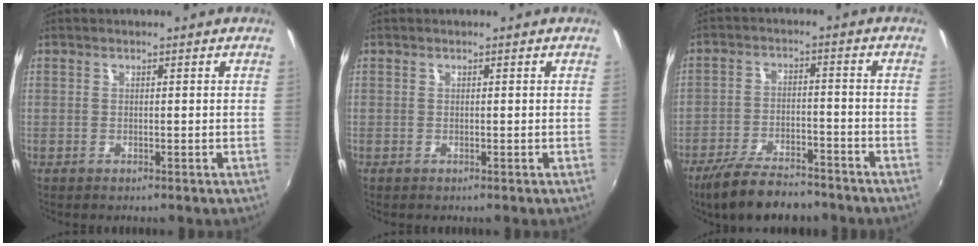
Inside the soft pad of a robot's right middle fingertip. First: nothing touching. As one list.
[{"total": 0.0}, {"total": 12.7, "force": [-10.2, 4.0, 6.2], "torque": [-0.138, -0.013, -0.169]}]